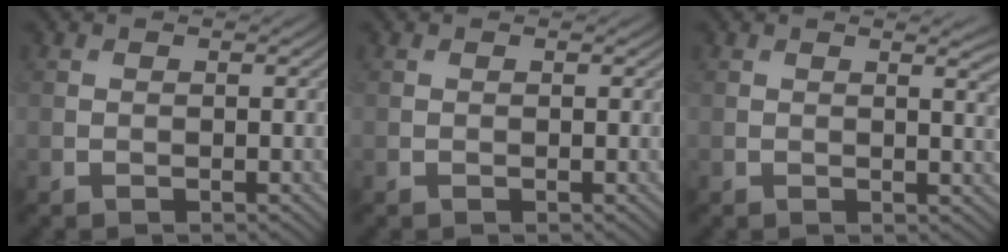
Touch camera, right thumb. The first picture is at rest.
{"total": 0.0}
{"total": 3.1, "force": [1.1, 0.9, 2.8], "torque": [-0.034, 0.002, 0.016]}